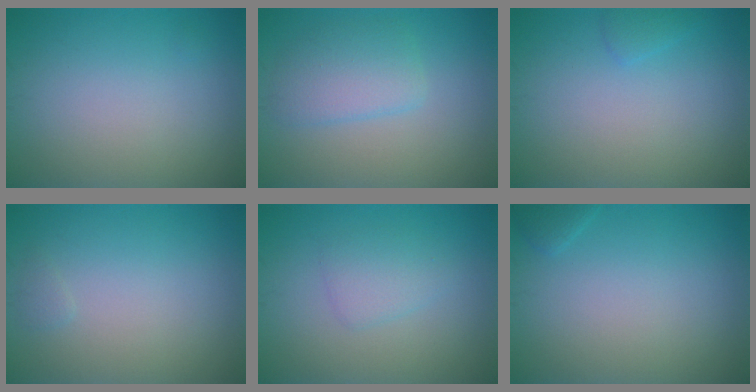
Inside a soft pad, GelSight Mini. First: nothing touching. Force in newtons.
{"total": 3.3, "press": 3.3, "slide": 0.1}
{"total": 0.9, "press": 0.9, "slide": 0.1}
{"total": 0.5, "press": 0.5, "slide": 0.1}
{"total": 1.9, "press": 1.9, "slide": 0.0}
{"total": 0.7, "press": 0.7, "slide": 0.1}